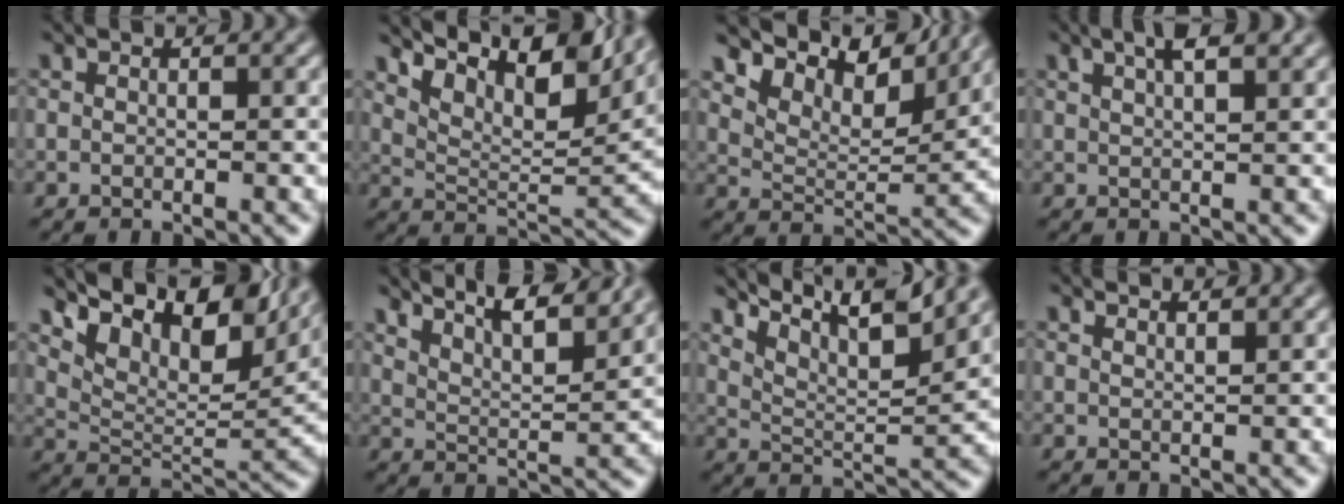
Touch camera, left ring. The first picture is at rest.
{"total": 10.6, "force": [7.4, 3.5, 6.7], "torque": [-0.119, 0.019, 0.126]}
{"total": 8.8, "force": [7.1, 2.8, 4.3], "torque": [-0.081, 0.008, 0.112]}
{"total": 3.5, "force": [2.2, 1.0, 2.6], "torque": [-0.030, 0.016, 0.017]}
{"total": 11.7, "force": [7.5, 4.7, 7.7], "torque": [-0.130, 0.017, 0.137]}
{"total": 8.9, "force": [7.5, 1.5, 4.5], "torque": [-0.067, 0.015, 0.088]}
{"total": 8.2, "force": [6.4, 1.7, 4.8], "torque": [-0.095, 0.008, 0.104]}
{"total": 1.6, "force": [1.5, 0.0, 0.3], "torque": [-0.006, 0.002, 0.017]}